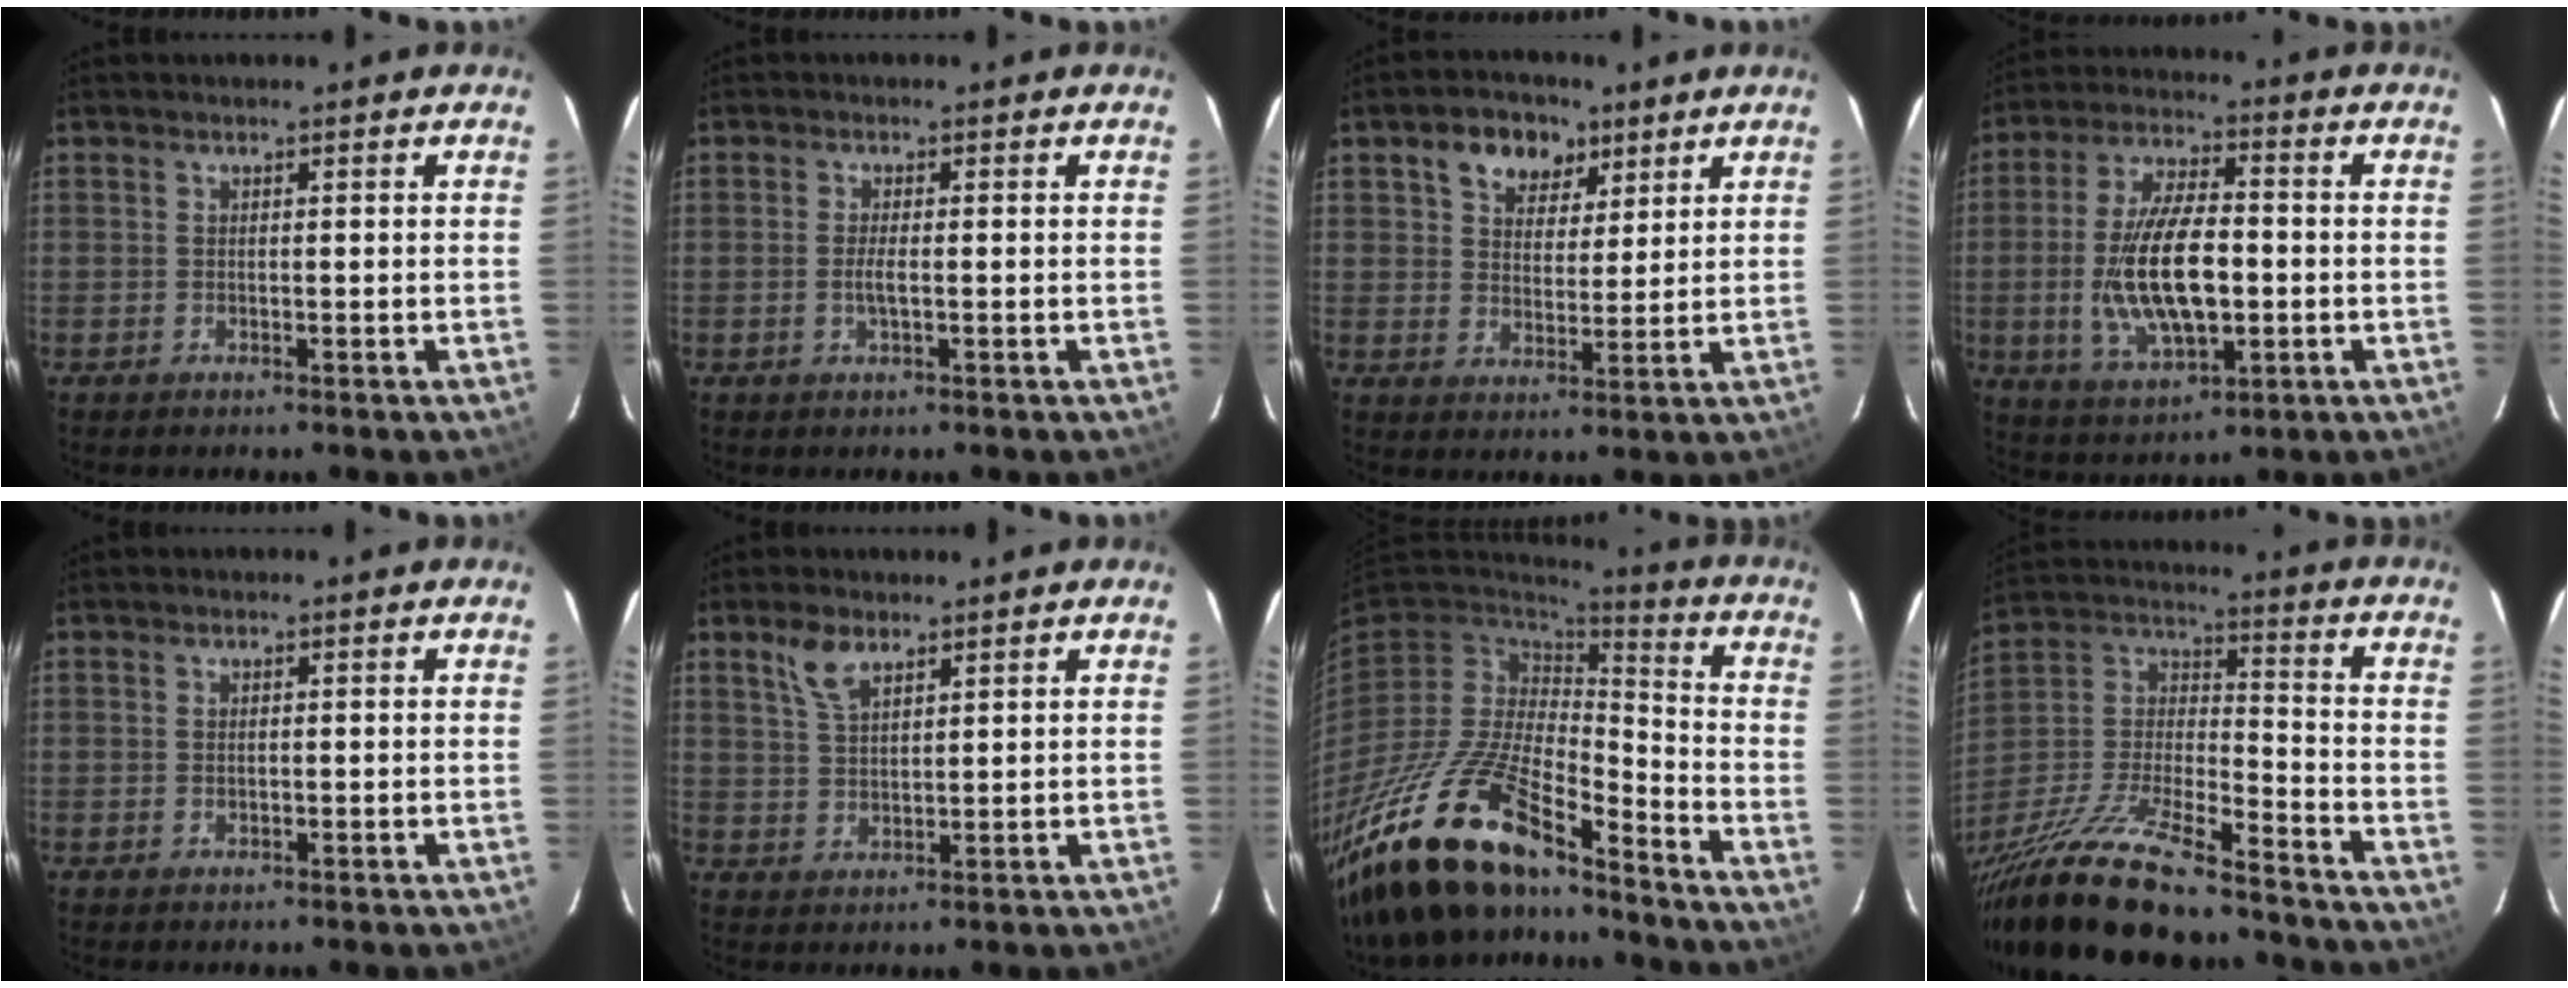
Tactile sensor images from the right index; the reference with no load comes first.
{"total": 2.0, "force": [-0.4, 0.3, 2.0], "torque": [-0.040, -0.005, -0.007]}
{"total": 8.3, "force": [4.7, 5.7, 3.8], "torque": [-0.069, 0.022, 0.078]}
{"total": 15.8, "force": [-2.1, 6.6, 14.2], "torque": [-0.282, -0.006, -0.028]}
{"total": 0.9, "force": [0.0, 0.7, 0.6], "torque": [-0.011, -0.001, 0.001]}
{"total": 5.0, "force": [3.3, 2.2, 3.0], "torque": [-0.060, 0.007, 0.068]}
{"total": 24.5, "force": [-17.9, 7.6, 14.9], "torque": [-0.306, -0.045, -0.324]}
{"total": 26.5, "force": [-20.7, 6.7, 15.2], "torque": [-0.300, -0.023, -0.345]}